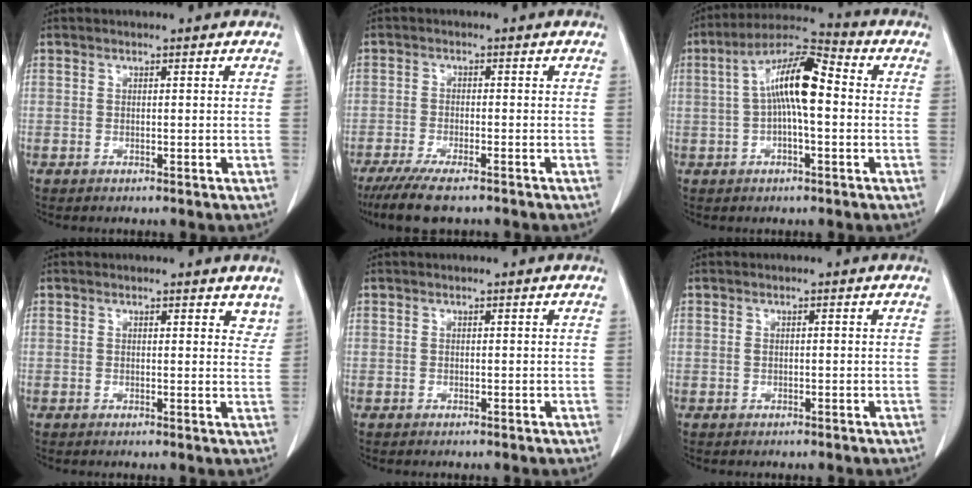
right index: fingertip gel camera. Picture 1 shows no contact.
{"total": 8.1, "force": [-6.3, 1.4, 5.0], "torque": [-0.081, -0.018, -0.100]}
{"total": 10.7, "force": [0.6, 2.5, 10.4], "torque": [-0.194, 0.033, 0.004]}
{"total": 3.4, "force": [2.9, 1.4, 1.2], "torque": [0.007, -0.010, 0.021]}
{"total": 0.0}
{"total": 0.6, "force": [0.0, 0.2, 0.6], "torque": [-0.015, 0.004, 0.002]}